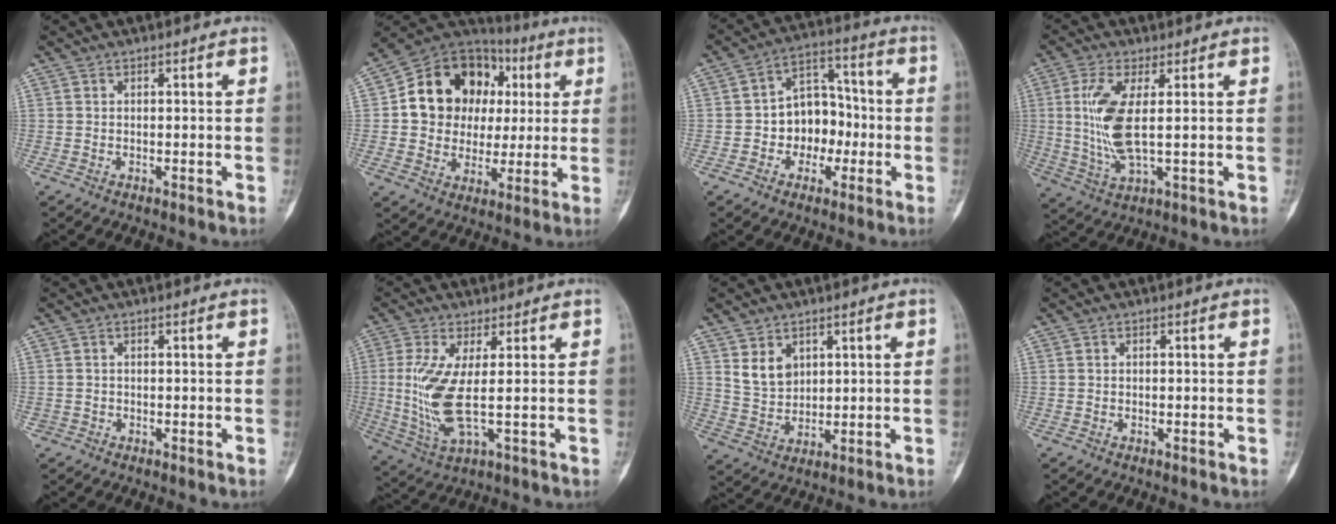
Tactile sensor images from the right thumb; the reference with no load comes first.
{"total": 18.7, "force": [3.3, 15.5, 10.1], "torque": [-0.118, 0.032, 0.061]}
{"total": 10.7, "force": [-2.1, 8.3, 6.5], "torque": [-0.047, 0.045, -0.041]}
{"total": 10.0, "force": [1.3, 3.0, 9.5], "torque": [-0.222, -0.013, 0.029]}
{"total": 0.7, "force": [-0.3, 0.6, -0.2], "torque": [0.009, 0.006, -0.007]}
{"total": 9.8, "force": [0.5, 2.3, 9.6], "torque": [-0.234, -0.018, 0.015]}
{"total": 6.0, "force": [2.8, 4.3, 3.1], "torque": [-0.038, -0.022, 0.064]}
{"total": 0.0}